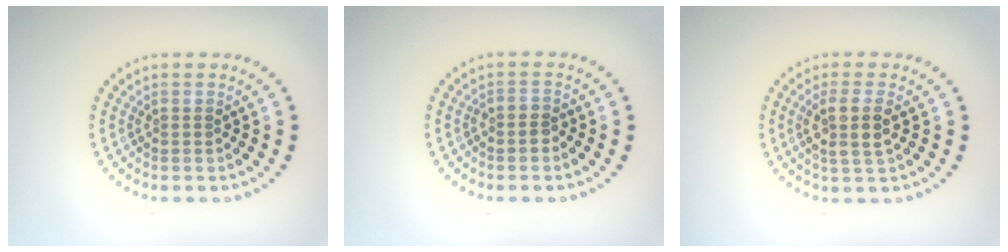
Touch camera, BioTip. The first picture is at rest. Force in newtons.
{"total": 1.0, "press": 0.7, "slide": 0.6}
{"total": 2.9, "press": 2.6, "slide": 1.3}